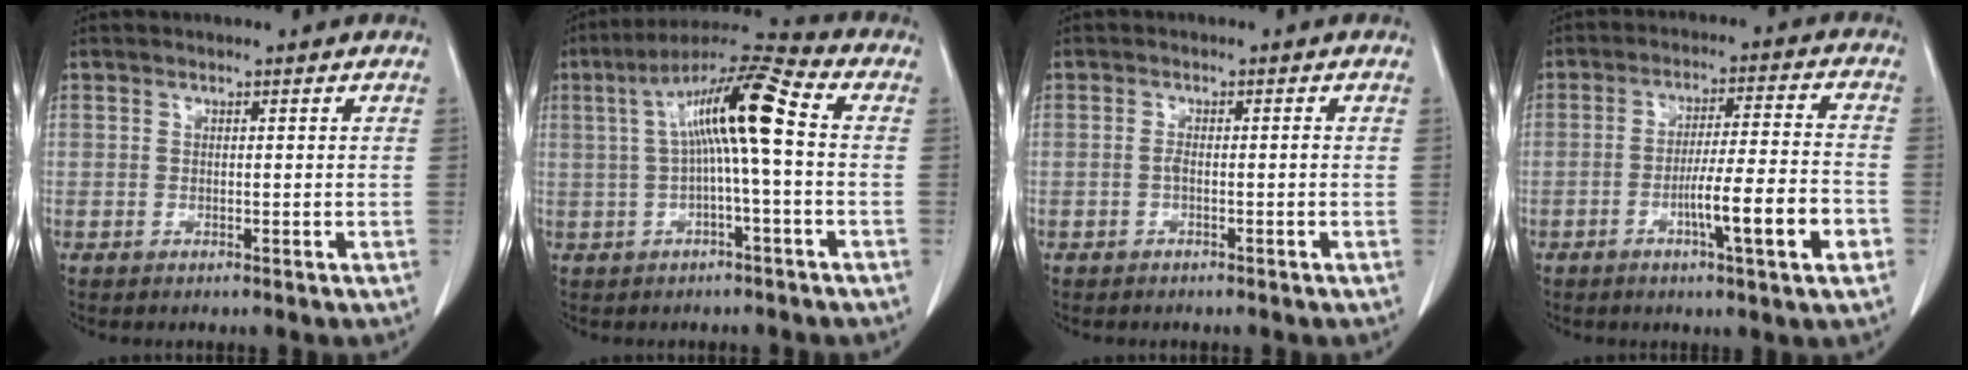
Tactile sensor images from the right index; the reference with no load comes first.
{"total": 11.3, "force": [0.9, 0.5, 11.2], "torque": [-0.203, 0.035, 0.011]}
{"total": 1.3, "force": [-0.4, 0.2, 1.2], "torque": [-0.021, 0.002, -0.007]}
{"total": 10.9, "force": [-4.0, 0.1, 10.1], "torque": [-0.158, -0.001, -0.064]}